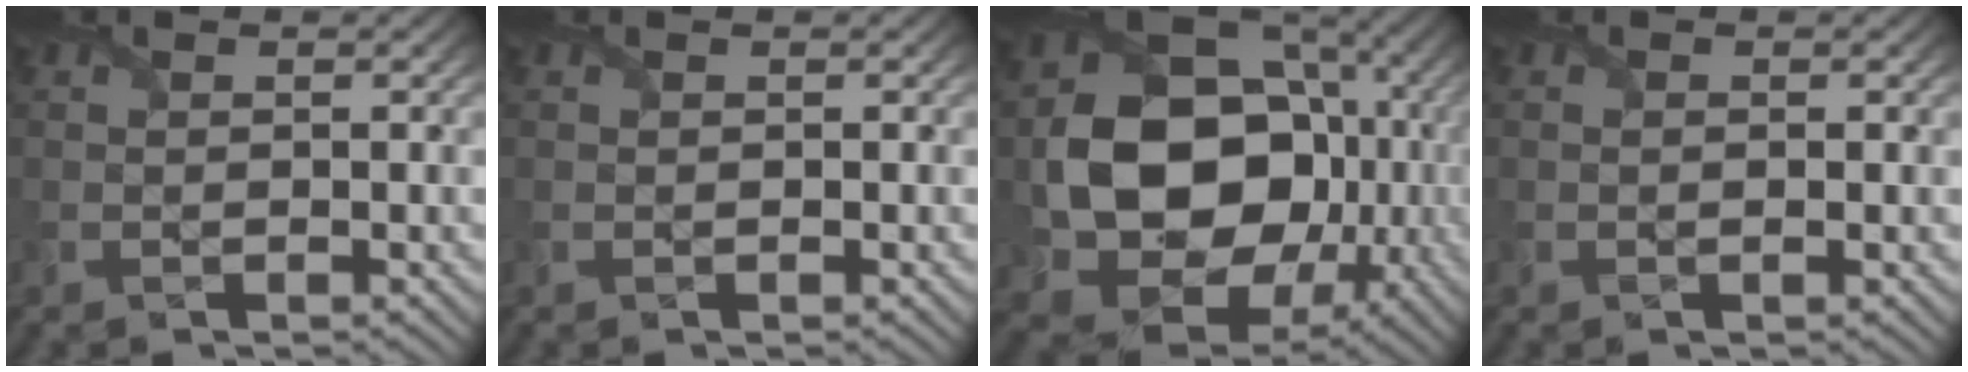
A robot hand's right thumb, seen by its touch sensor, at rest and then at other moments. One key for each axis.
{"total": 0.0}
{"total": 17.4, "fx": -1.2, "fy": 13.9, "fz": 10.4, "tx": -0.184, "ty": -0.058, "tz": 0.006}
{"total": 0.7, "fx": -0.1, "fy": 0.1, "fz": 0.7, "tx": -0.014, "ty": -0.003, "tz": -0.001}